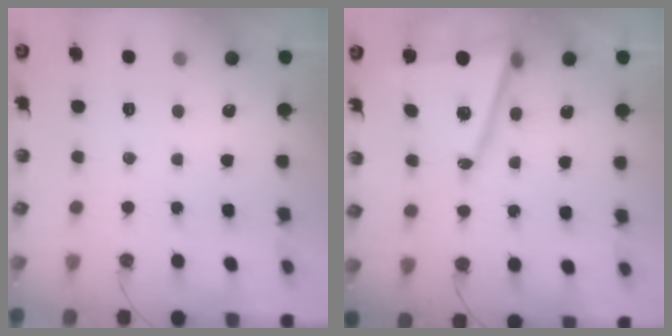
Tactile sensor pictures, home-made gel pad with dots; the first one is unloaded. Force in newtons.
{"total": 14.3, "press": 13.8, "slide": 3.7}